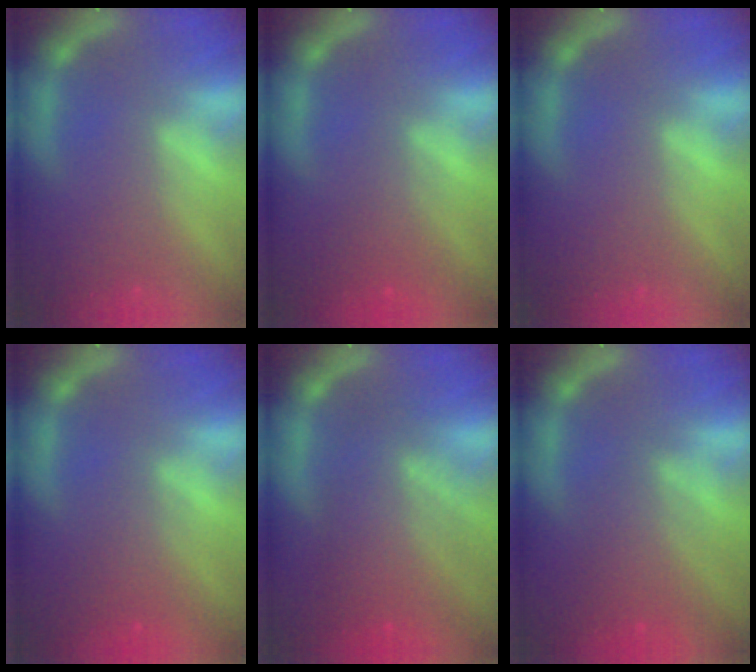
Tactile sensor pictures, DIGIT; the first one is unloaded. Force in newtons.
{"total": 2.4}
{"total": 0.0}
{"total": 2.5}
{"total": 7.5}
{"total": 4.1}